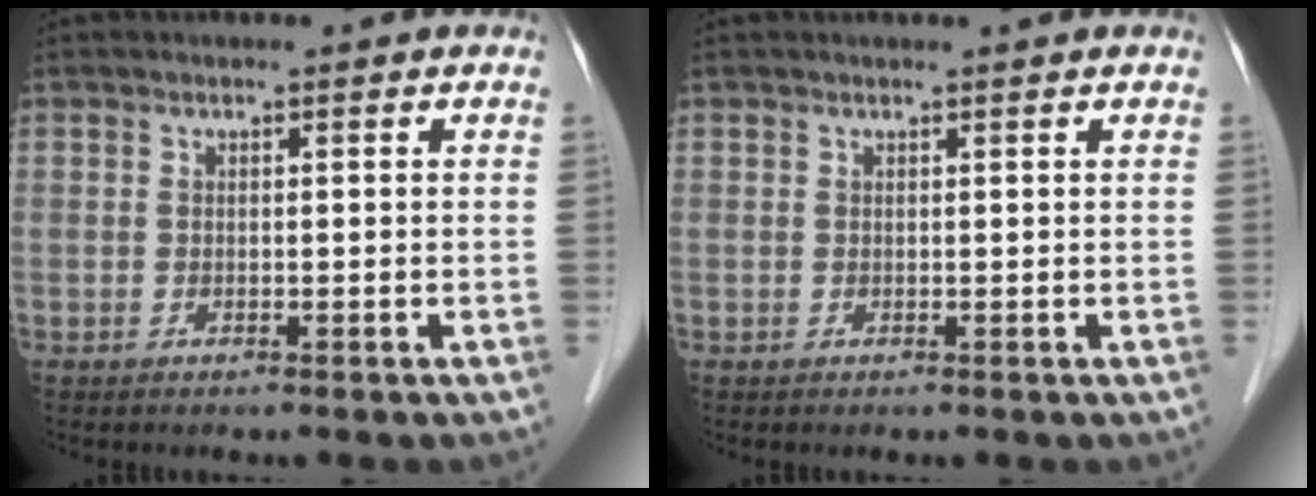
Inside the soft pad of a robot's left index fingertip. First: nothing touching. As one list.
[{"total": 1.1, "force": [1.0, -0.2, 0.4], "torque": [-0.007, 0.007, 0.018]}]